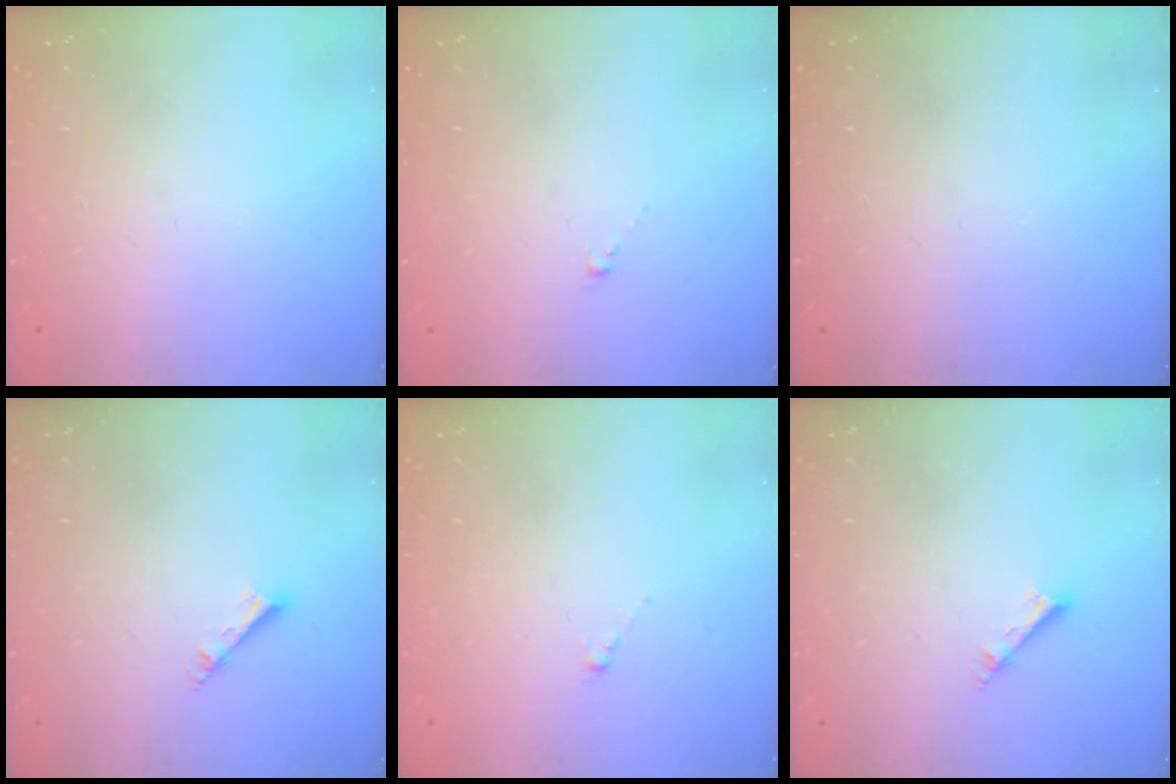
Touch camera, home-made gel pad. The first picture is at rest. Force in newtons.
{"total": 0.6, "press": 0.4, "slide": 0.4}
{"total": 0.0}
{"total": 2.5, "press": 2.5, "slide": 0.1}
{"total": 0.8, "press": 0.7, "slide": 0.5}
{"total": 2.5, "press": 2.5, "slide": 0.1}